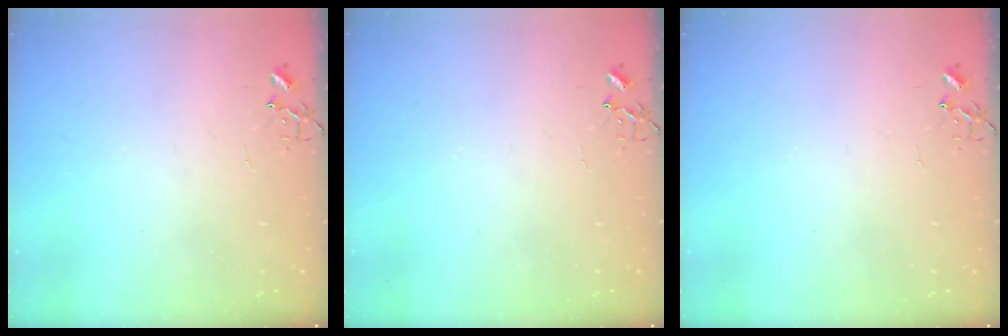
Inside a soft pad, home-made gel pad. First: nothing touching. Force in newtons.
{"total": 0.0}
{"total": 0.0}